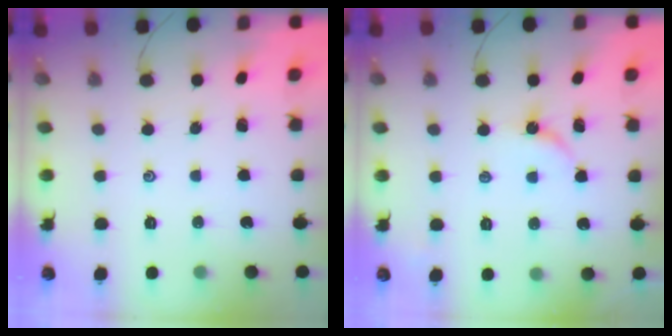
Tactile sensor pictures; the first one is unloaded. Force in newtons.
{"total": 4.2, "press": 4.1, "slide": 0.6}